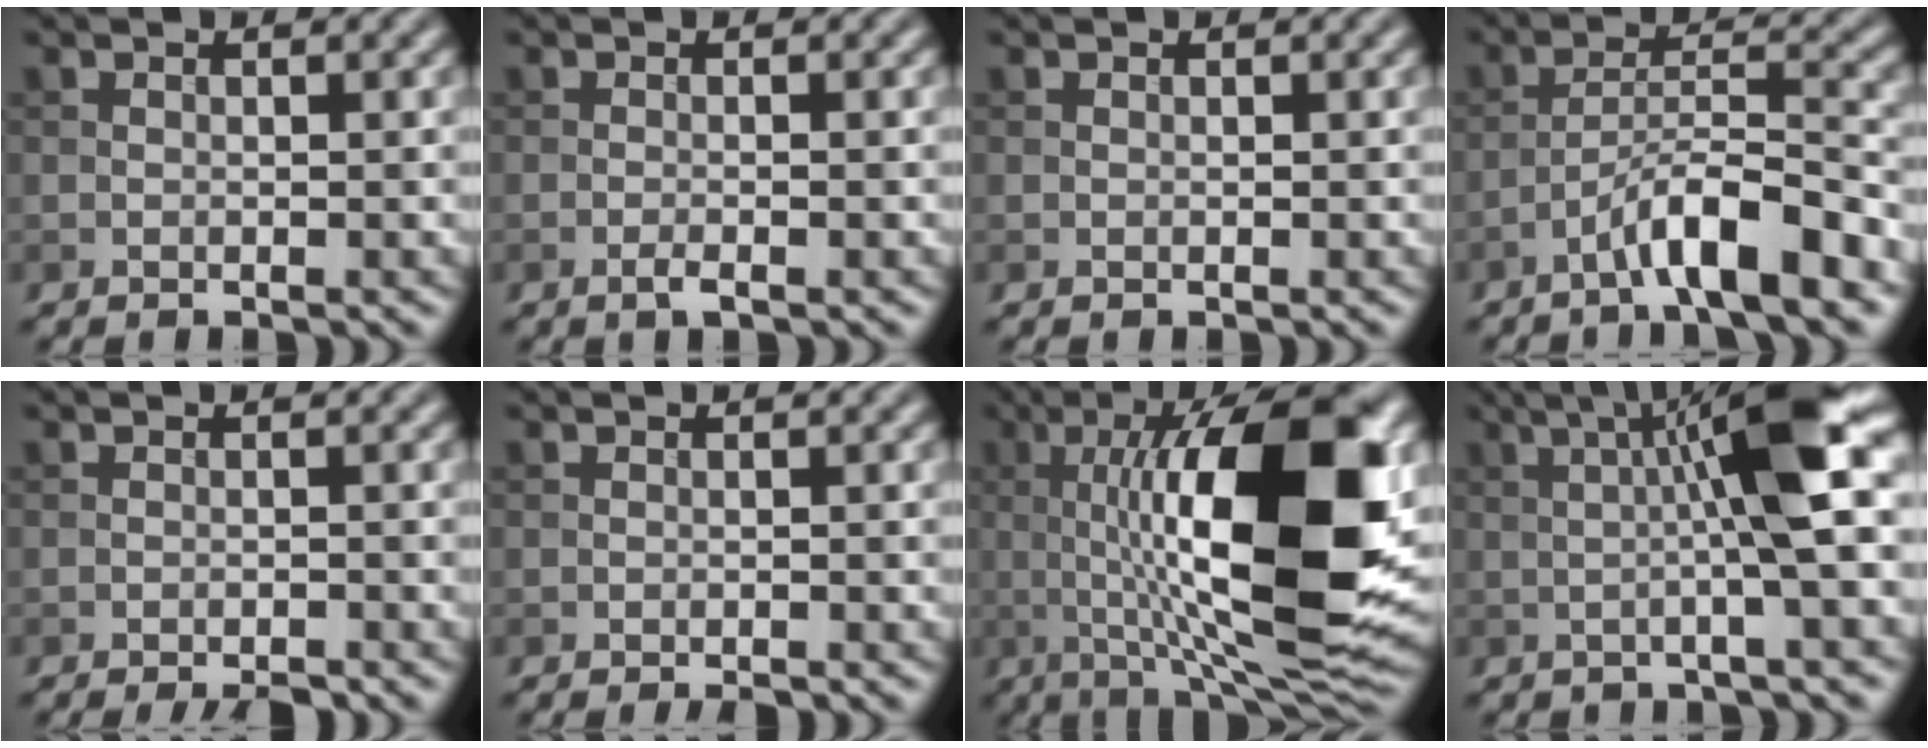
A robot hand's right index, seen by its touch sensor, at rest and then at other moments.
{"total": 1.2, "force": [-0.6, 0.2, 1.0], "torque": [-0.017, 0.000, -0.013]}
{"total": 0.0}
{"total": 6.3, "force": [-3.9, 0.8, 4.9], "torque": [-0.080, 0.018, -0.069]}
{"total": 2.1, "force": [-1.7, 0.3, 1.2], "torque": [-0.016, -0.001, -0.027]}
{"total": 0.9, "force": [-0.8, 0.1, 0.6], "torque": [-0.007, -0.001, -0.013]}
{"total": 15.6, "force": [1.4, 4.5, 14.9], "torque": [-0.214, 0.005, 0.015]}
{"total": 8.6, "force": [1.2, 1.2, 8.5], "torque": [-0.124, 0.018, 0.013]}